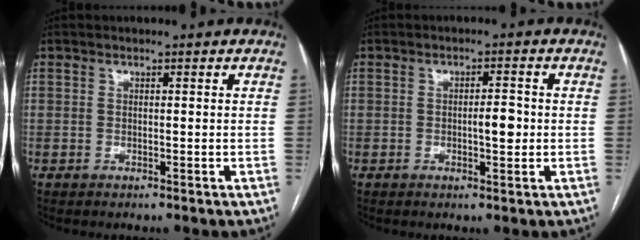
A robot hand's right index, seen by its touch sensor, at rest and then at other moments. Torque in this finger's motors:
{"motor_torque": [0.66, -0.07, 0.37, 0.07]}